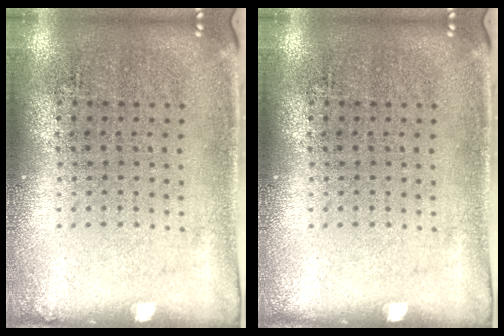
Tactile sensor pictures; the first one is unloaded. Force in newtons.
{"total": 0.0}